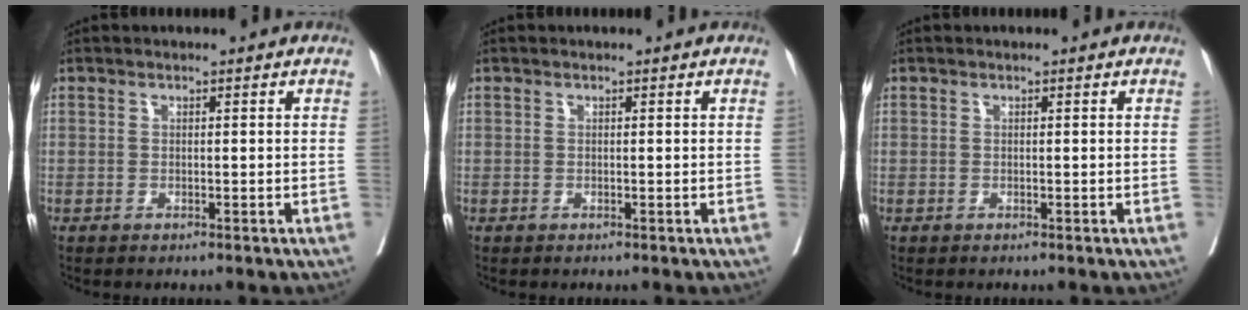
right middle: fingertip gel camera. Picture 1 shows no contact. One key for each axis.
{"total": 0.0}
{"total": 0.0}